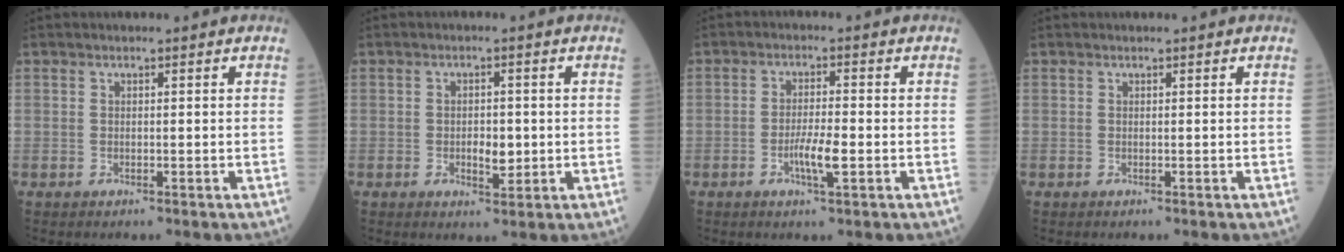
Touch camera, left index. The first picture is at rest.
{"total": 3.1, "force": [-0.4, 1.6, 2.7], "torque": [-0.044, 0.000, -0.001]}
{"total": 4.1, "force": [-1.3, 0.4, 3.9], "torque": [-0.077, -0.004, -0.025]}
{"total": 0.0}